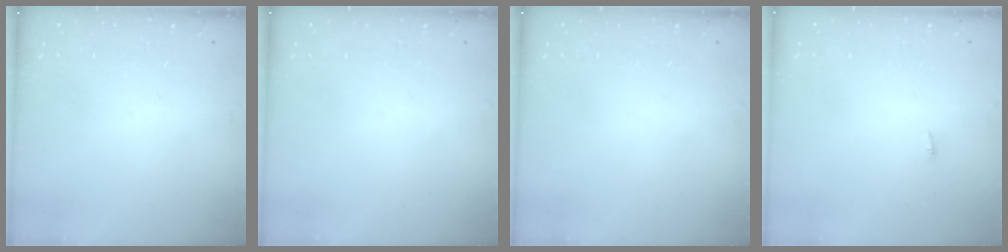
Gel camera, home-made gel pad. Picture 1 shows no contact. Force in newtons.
{"total": 0.0}
{"total": 0.0}
{"total": 2.8, "press": 1.8, "slide": 2.2}